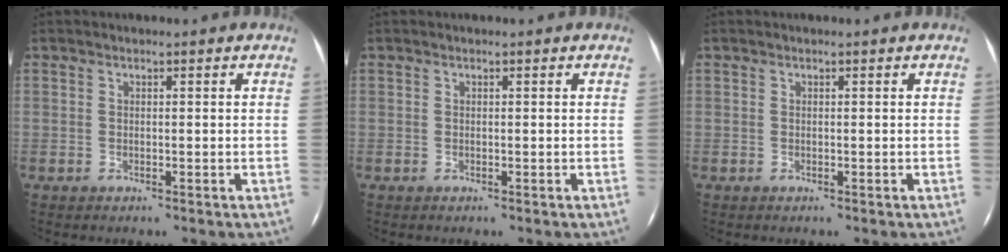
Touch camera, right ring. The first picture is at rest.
{"total": 0.0}
{"total": 0.0}